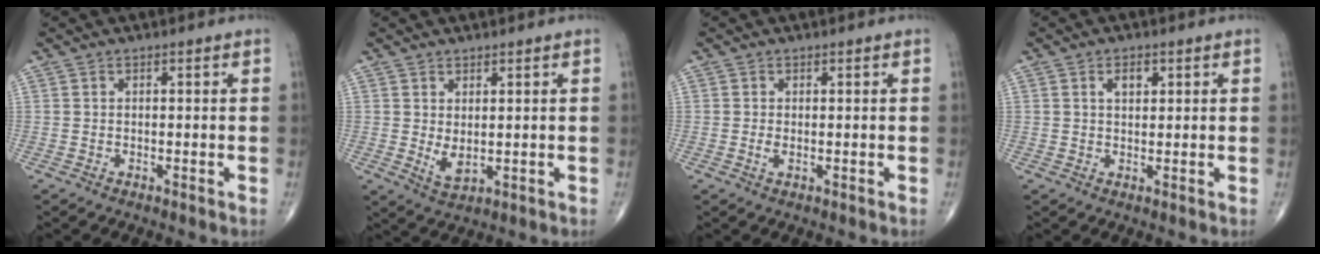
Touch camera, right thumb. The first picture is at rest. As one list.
[{"total": 3.5, "force": [0.4, 1.8, 3.0], "torque": [-0.049, -0.011, 0.017]}, {"total": 1.1, "force": [-0.1, 0.5, 1.0], "torque": [-0.023, -0.003, -0.001]}, {"total": 2.8, "force": [1.1, 1.6, 2.0], "torque": [-0.025, -0.003, 0.017]}]